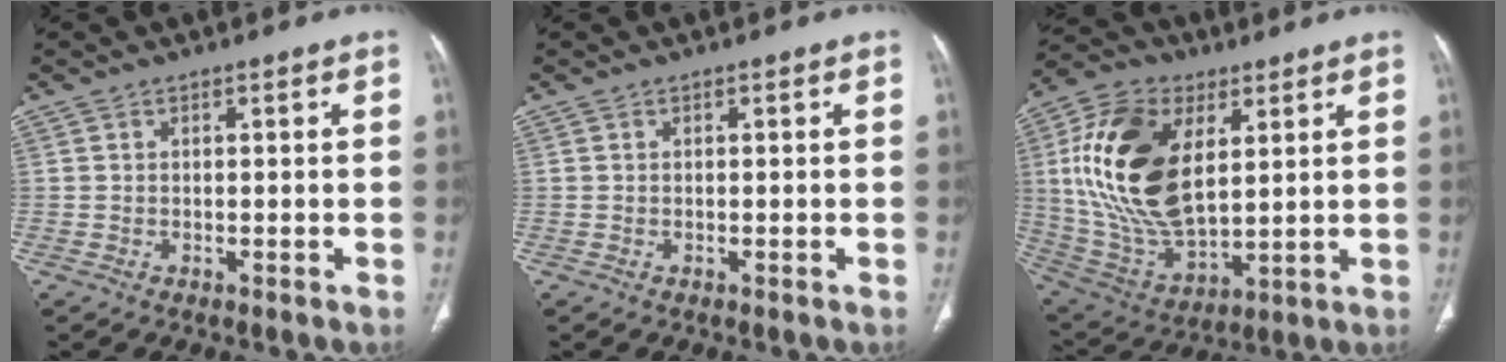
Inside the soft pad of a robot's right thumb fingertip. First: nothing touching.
{"total": 0.0}
{"total": 22.4, "force": [5.4, 12.6, 17.7], "torque": [-0.337, -0.021, 0.105]}